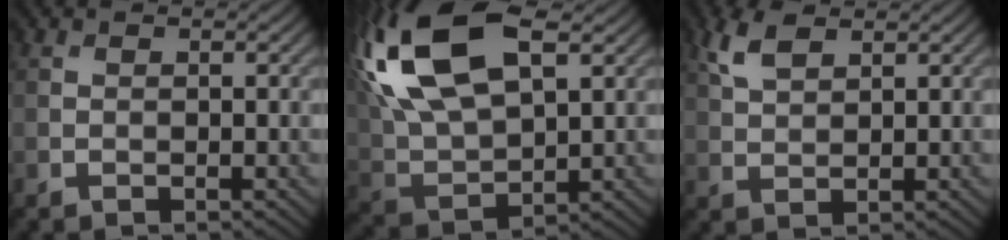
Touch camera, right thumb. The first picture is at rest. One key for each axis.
{"total": 18.1, "fx": 7.2, "fy": 9.2, "fz": 13.9, "tx": -0.322, "ty": 0.031, "tz": 0.124}
{"total": 4.0, "fx": 2.5, "fy": 1.7, "fz": 2.7, "tx": -0.069, "ty": 0.007, "tz": 0.053}